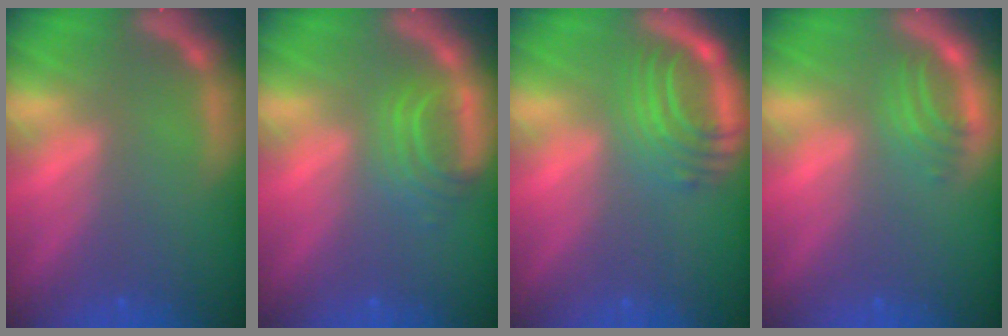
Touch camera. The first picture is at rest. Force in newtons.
{"total": 3.5}
{"total": 6.1}
{"total": 2.5}